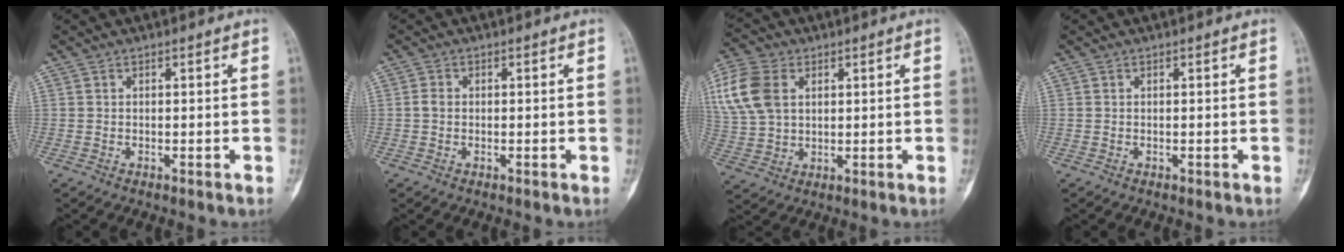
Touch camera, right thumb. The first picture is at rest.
{"total": 1.6, "force": [0.0, 1.3, 0.9], "torque": [-0.016, 0.003, -0.001]}
{"total": 12.4, "force": [3.8, 8.5, 8.1], "torque": [-0.173, 0.004, 0.077]}
{"total": 0.0}